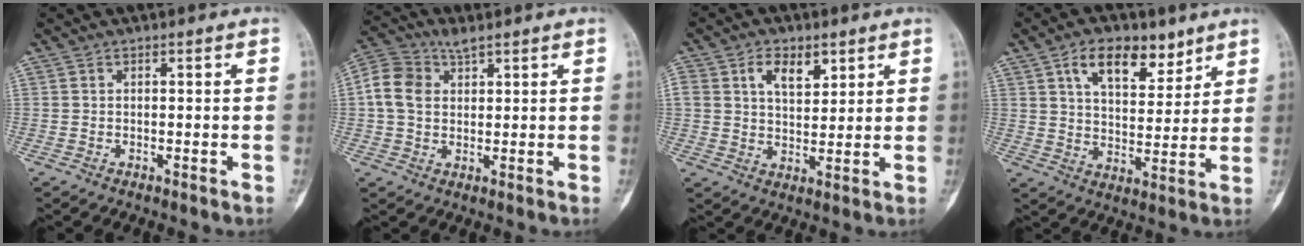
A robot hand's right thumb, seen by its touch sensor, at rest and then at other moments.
{"total": 7.4, "force": [2.7, 5.1, 4.7], "torque": [-0.100, 0.020, 0.051]}
{"total": 7.6, "force": [3.6, 4.6, 4.8], "torque": [-0.062, -0.014, 0.064]}
{"total": 11.8, "force": [6.9, 6.4, 7.2], "torque": [-0.087, -0.034, 0.117]}